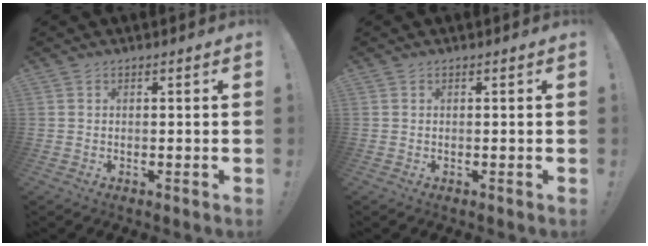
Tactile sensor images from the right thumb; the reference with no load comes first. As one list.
[{"total": 0.0}]